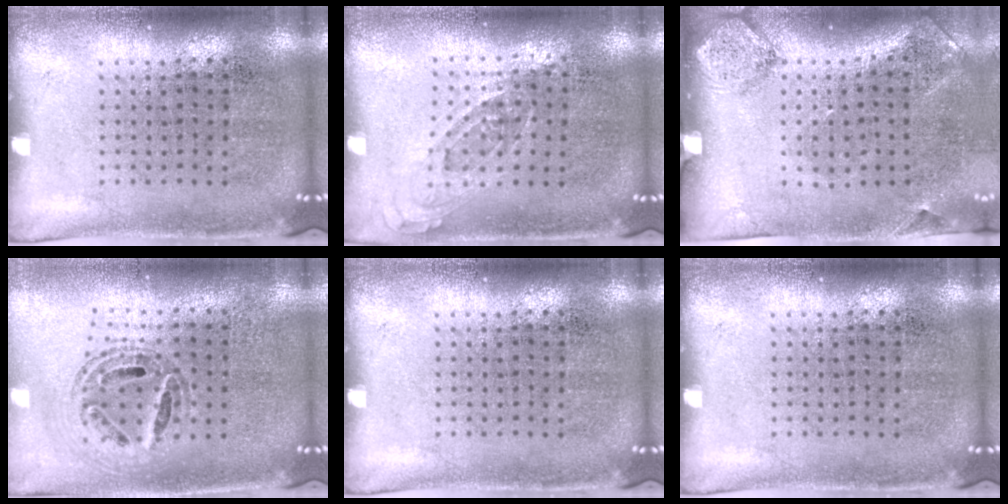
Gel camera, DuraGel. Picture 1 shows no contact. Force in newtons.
{"total": 0.7, "press": 0.7, "slide": 0.3}
{"total": 1.9, "press": 1.1, "slide": 1.5}
{"total": 0.9, "press": 0.9, "slide": 0.1}
{"total": 0.0}
{"total": 0.0}